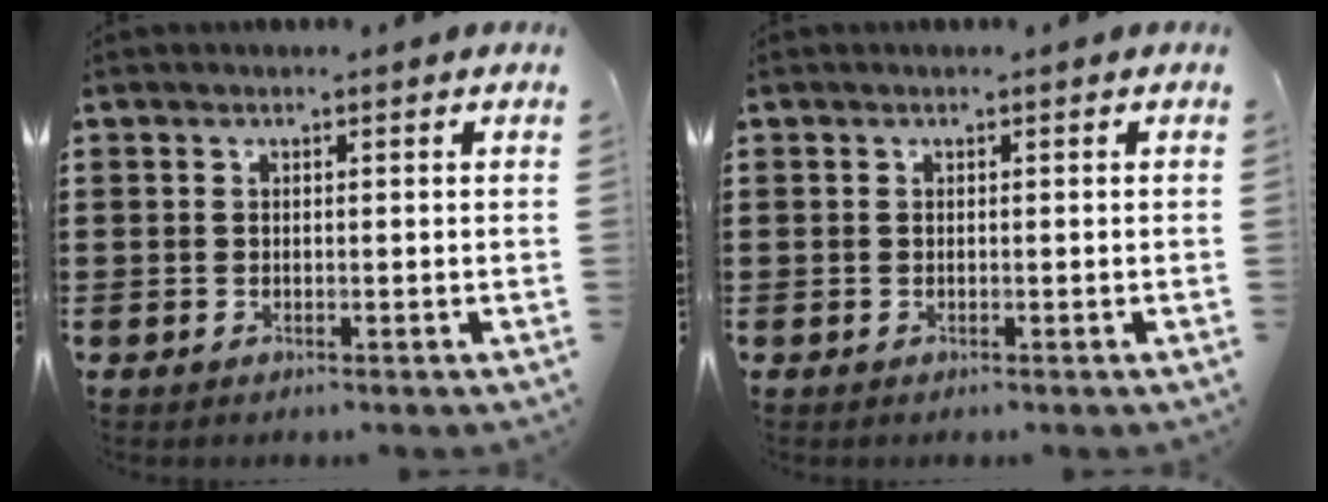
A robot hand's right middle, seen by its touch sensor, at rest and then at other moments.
{"total": 0.0}